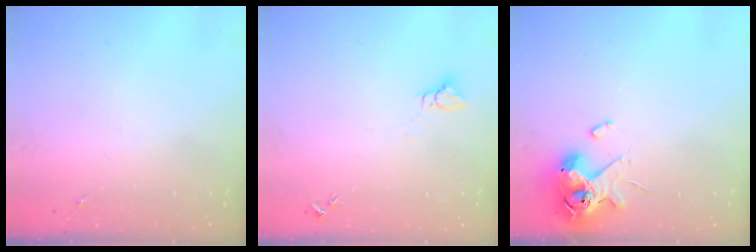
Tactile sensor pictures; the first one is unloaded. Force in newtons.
{"total": 2.8, "press": 2.8, "slide": 0.1}
{"total": 12.1, "press": 11.9, "slide": 1.9}